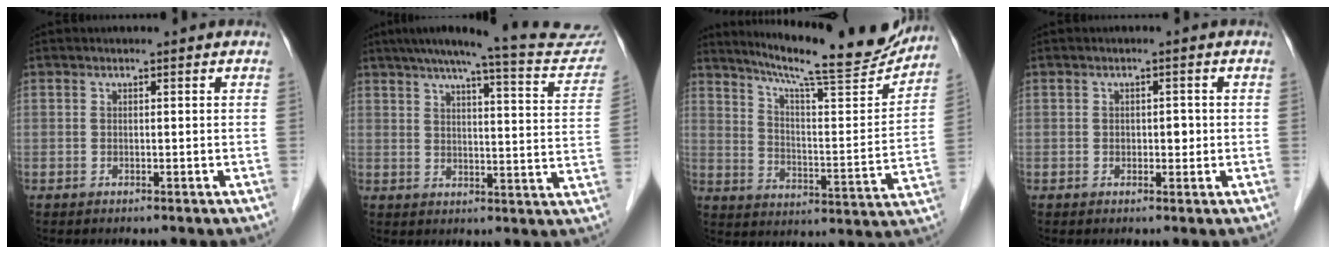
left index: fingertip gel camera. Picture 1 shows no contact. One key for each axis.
{"total": 19.0, "fx": 17.3, "fy": 1.6, "fz": 7.6, "tx": -0.096, "ty": -0.025, "tz": 0.204}
{"total": 20.1, "fx": 18.2, "fy": 1.2, "fz": 8.5, "tx": -0.136, "ty": -0.038, "tz": 0.257}
{"total": 1.7, "fx": -0.1, "fy": 1.1, "fz": 1.3, "tx": -0.015, "ty": 0.003, "tz": -0.001}